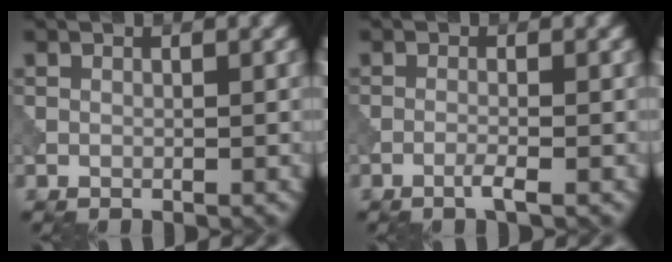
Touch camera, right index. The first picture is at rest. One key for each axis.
{"total": 1.4, "fx": -0.8, "fy": 0.1, "fz": 1.2, "tx": -0.019, "ty": 0.003, "tz": -0.022}